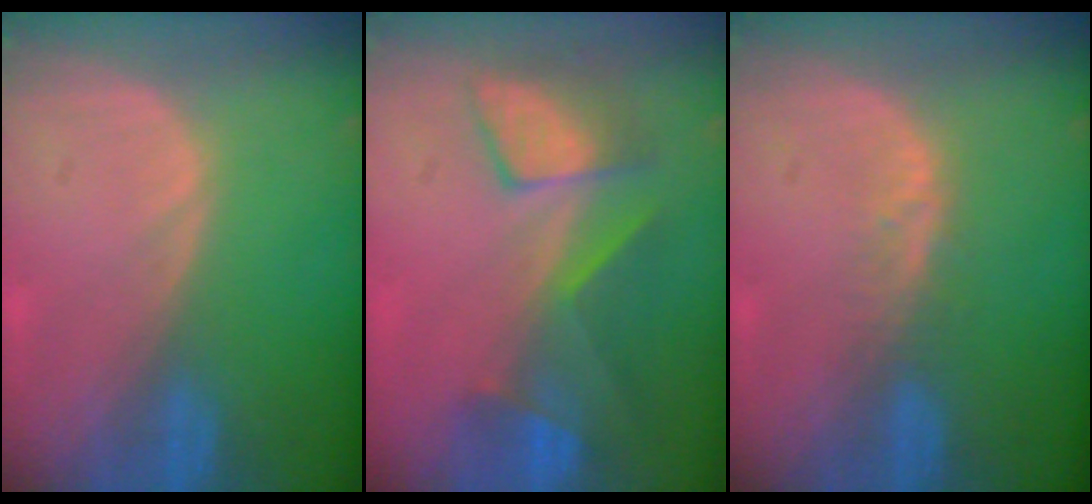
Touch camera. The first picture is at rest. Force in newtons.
{"total": 7.5, "press": 7.4, "slide": 1.3}
{"total": 2.1, "press": 2.1, "slide": 0.2}